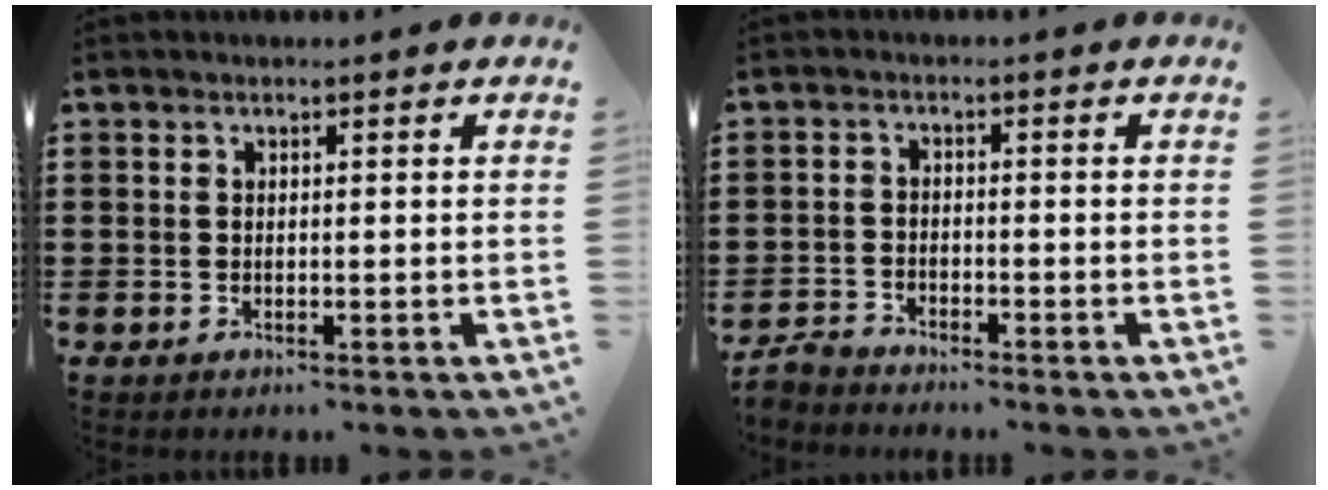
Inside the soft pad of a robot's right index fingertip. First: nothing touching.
{"total": 2.4, "force": [-2.4, 0.4, 0.1], "torque": [-0.008, 0.004, -0.050]}